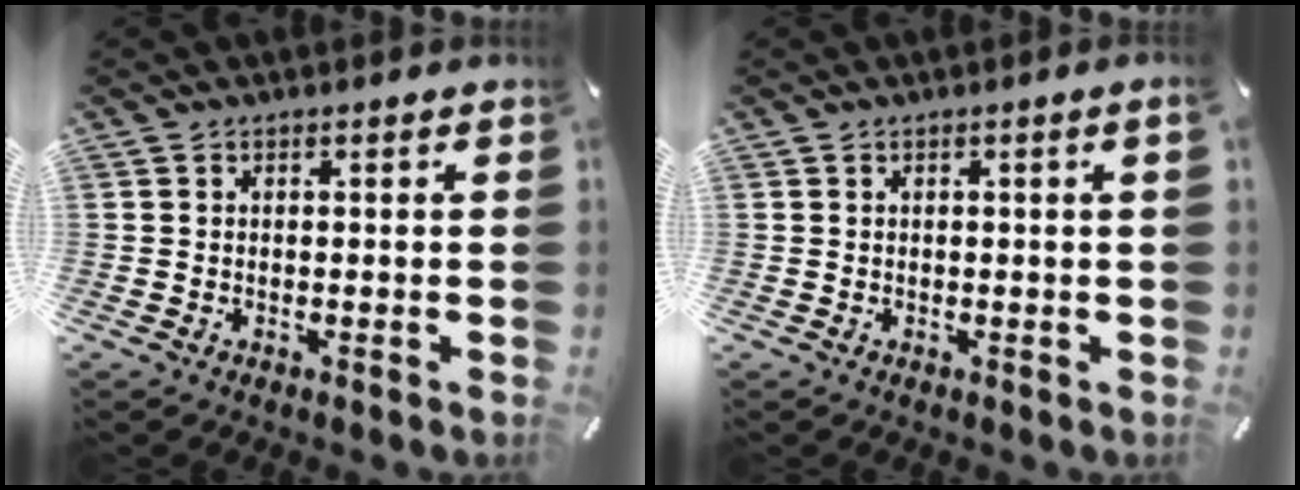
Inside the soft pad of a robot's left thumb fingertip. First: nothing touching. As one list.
[{"total": 1.2, "force": [0.3, -0.1, 1.2], "torque": [-0.020, -0.001, 0.005]}]